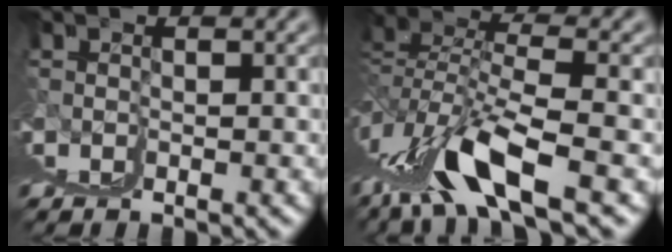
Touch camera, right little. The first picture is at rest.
{"total": 6.1, "force": [2.1, -0.1, 5.8], "torque": [-0.104, 0.021, 0.040]}